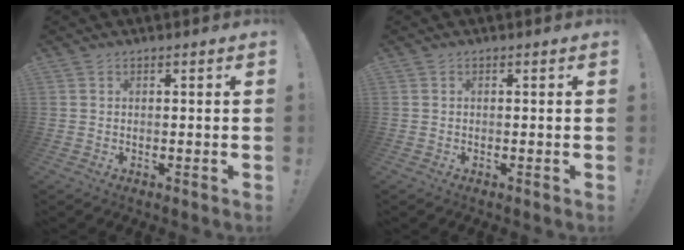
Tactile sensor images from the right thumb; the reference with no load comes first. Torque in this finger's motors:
{"motor_torque": [-0.31, 0.42, 0.29, -0.20, -0.09]}